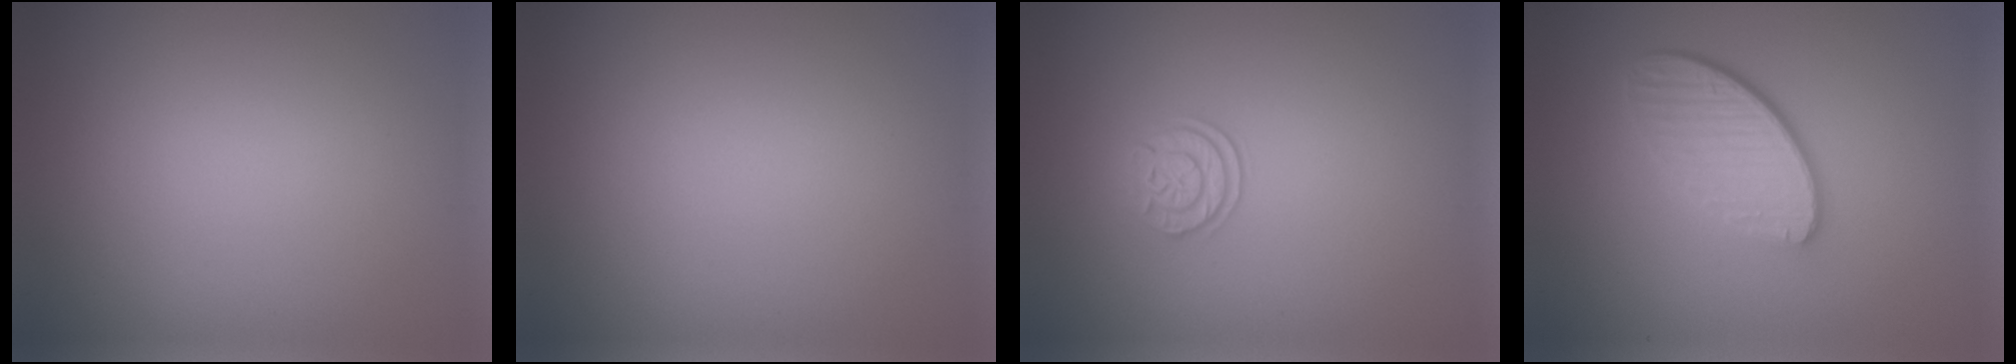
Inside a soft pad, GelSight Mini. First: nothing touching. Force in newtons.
{"total": 0.0}
{"total": 2.0, "press": 1.8, "slide": 0.9}
{"total": 4.4, "press": 3.0, "slide": 3.2}